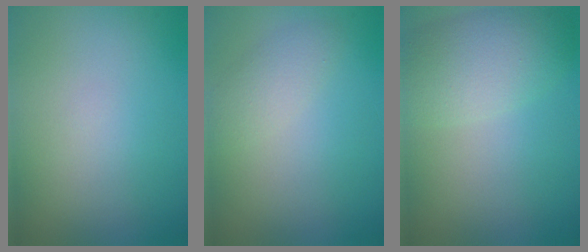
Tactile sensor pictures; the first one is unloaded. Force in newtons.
{"total": 1.9, "press": 1.9, "slide": 0.1}
{"total": 4.8, "press": 4.8, "slide": 0.2}